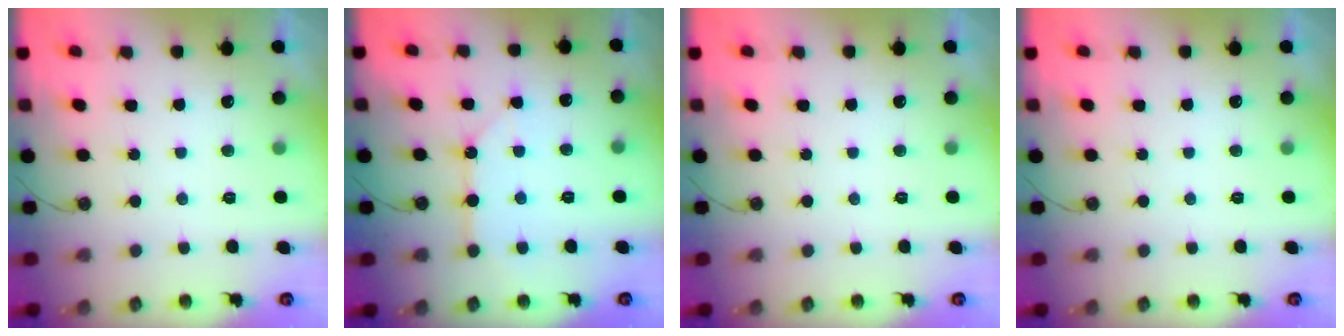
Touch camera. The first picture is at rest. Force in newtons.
{"total": 9.6, "press": 9.5, "slide": 1.0}
{"total": 0.0}
{"total": 0.0}